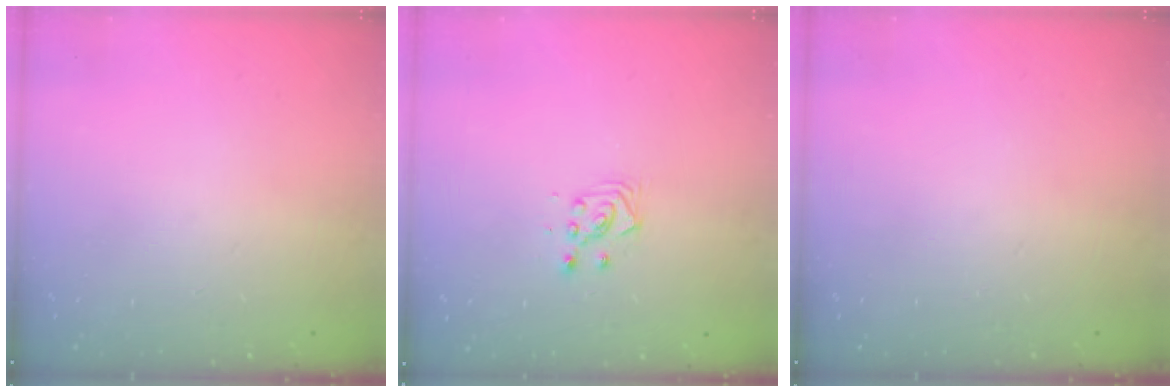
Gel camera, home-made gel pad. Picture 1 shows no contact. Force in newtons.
{"total": 3.4, "press": 3.3, "slide": 1.0}
{"total": 0.0}